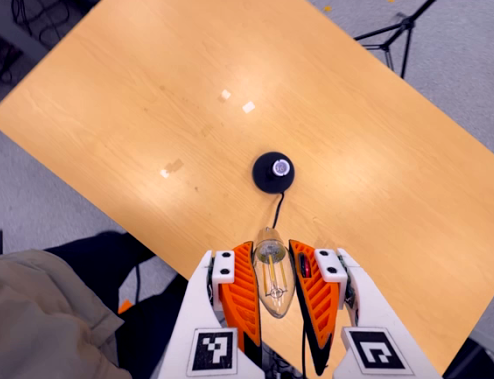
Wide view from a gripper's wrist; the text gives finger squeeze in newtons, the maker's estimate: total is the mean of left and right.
{"total": 19.9, "left": 21.2, "right": 18.5}